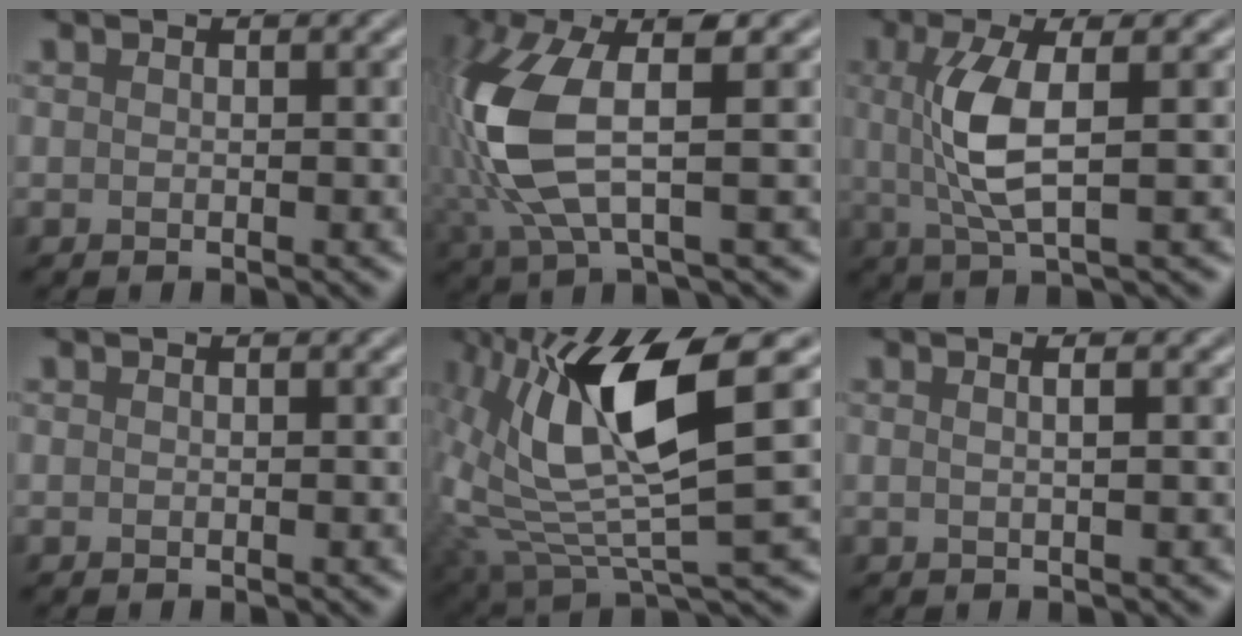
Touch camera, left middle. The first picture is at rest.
{"total": 9.5, "force": [0.5, 3.5, 8.9], "torque": [-0.217, 0.001, 0.008]}
{"total": 5.1, "force": [0.5, 1.4, 4.8], "torque": [-0.110, 0.000, 0.014]}
{"total": 0.0}
{"total": 11.5, "force": [2.1, 3.8, 10.7], "torque": [-0.209, -0.009, 0.043]}
{"total": 2.3, "force": [0.8, 1.1, 1.8], "torque": [-0.009, 0.006, -0.013]}